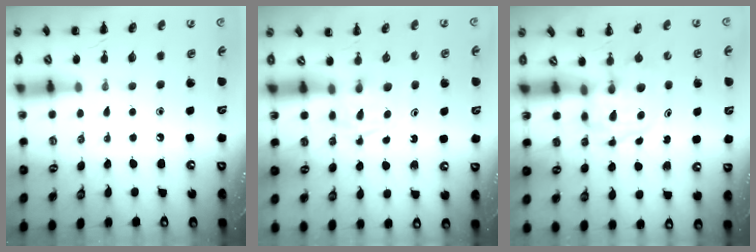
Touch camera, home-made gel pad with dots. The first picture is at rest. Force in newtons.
{"total": 2.5, "press": 2.3, "slide": 1.0}
{"total": 3.9, "press": 3.8, "slide": 0.6}